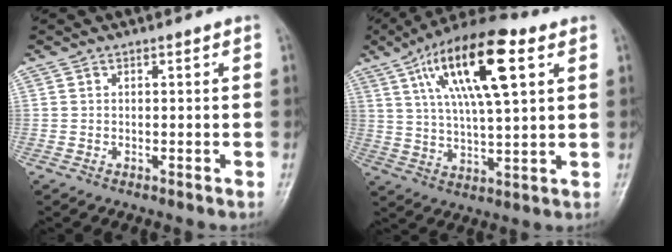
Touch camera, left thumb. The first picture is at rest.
{"total": 17.9, "force": [7.3, 5.7, 15.4], "torque": [-0.258, -0.003, 0.120]}